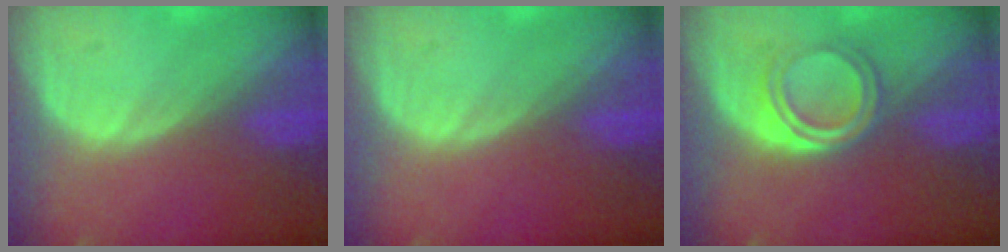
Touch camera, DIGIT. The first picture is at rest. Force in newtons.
{"total": 0.0}
{"total": 4.2, "press": 4.0, "slide": 1.1}